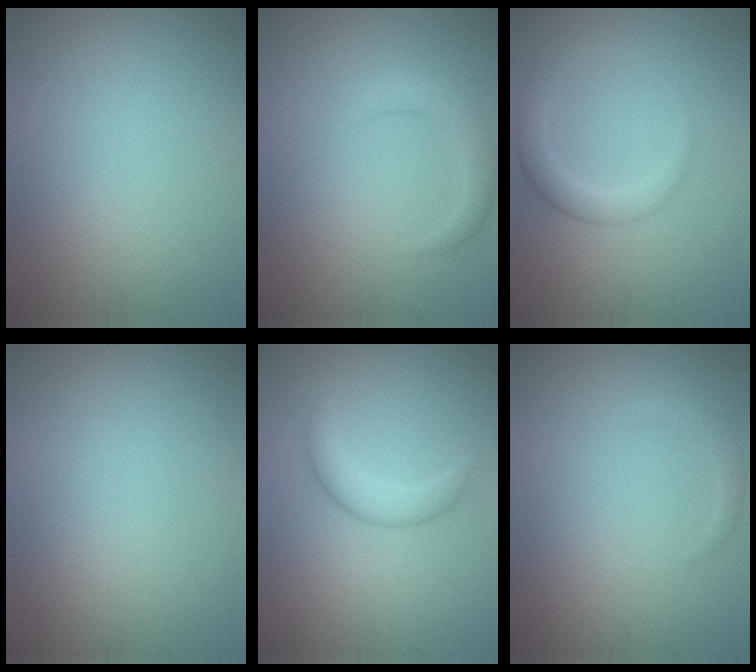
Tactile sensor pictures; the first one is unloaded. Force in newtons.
{"total": 2.4, "press": 2.4, "slide": 0.2}
{"total": 2.6, "press": 2.6, "slide": 0.2}
{"total": 0.0}
{"total": 2.3, "press": 2.3, "slide": 0.0}
{"total": 1.1, "press": 1.1, "slide": 0.1}